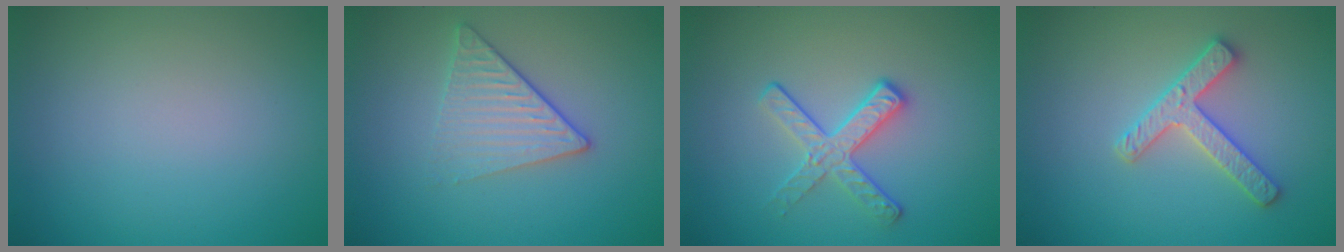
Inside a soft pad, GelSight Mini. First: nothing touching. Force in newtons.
{"total": 3.2, "press": 2.8, "slide": 1.6}
{"total": 2.9, "press": 2.6, "slide": 1.4}
{"total": 2.9, "press": 2.9, "slide": 0.5}